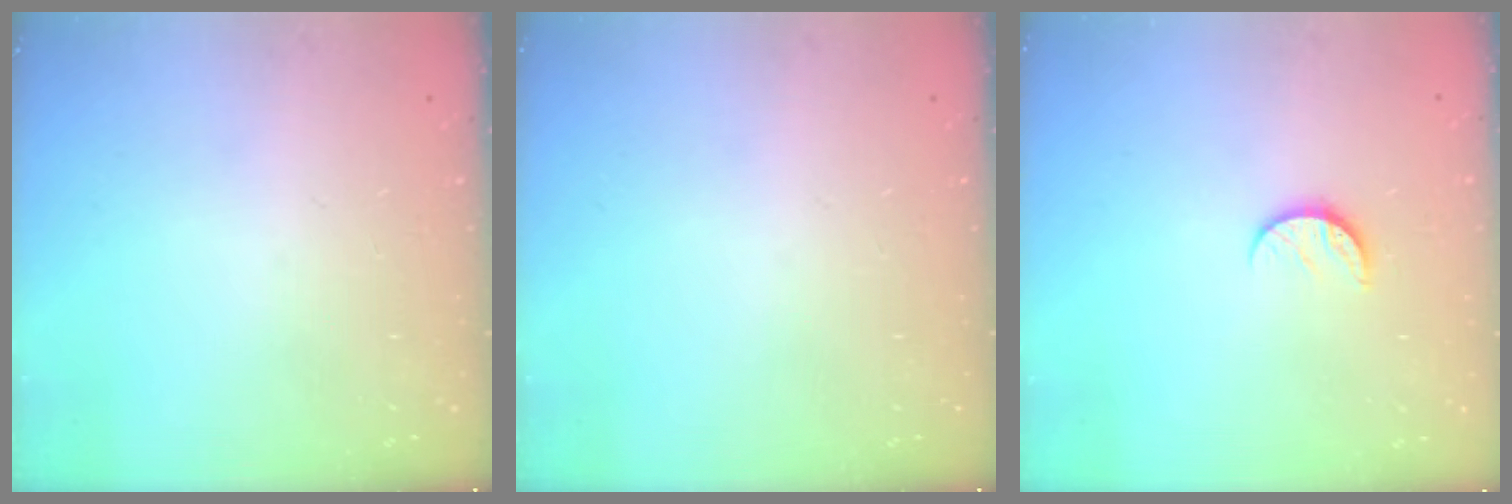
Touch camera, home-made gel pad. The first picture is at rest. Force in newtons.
{"total": 0.0}
{"total": 6.4, "press": 6.3, "slide": 0.6}